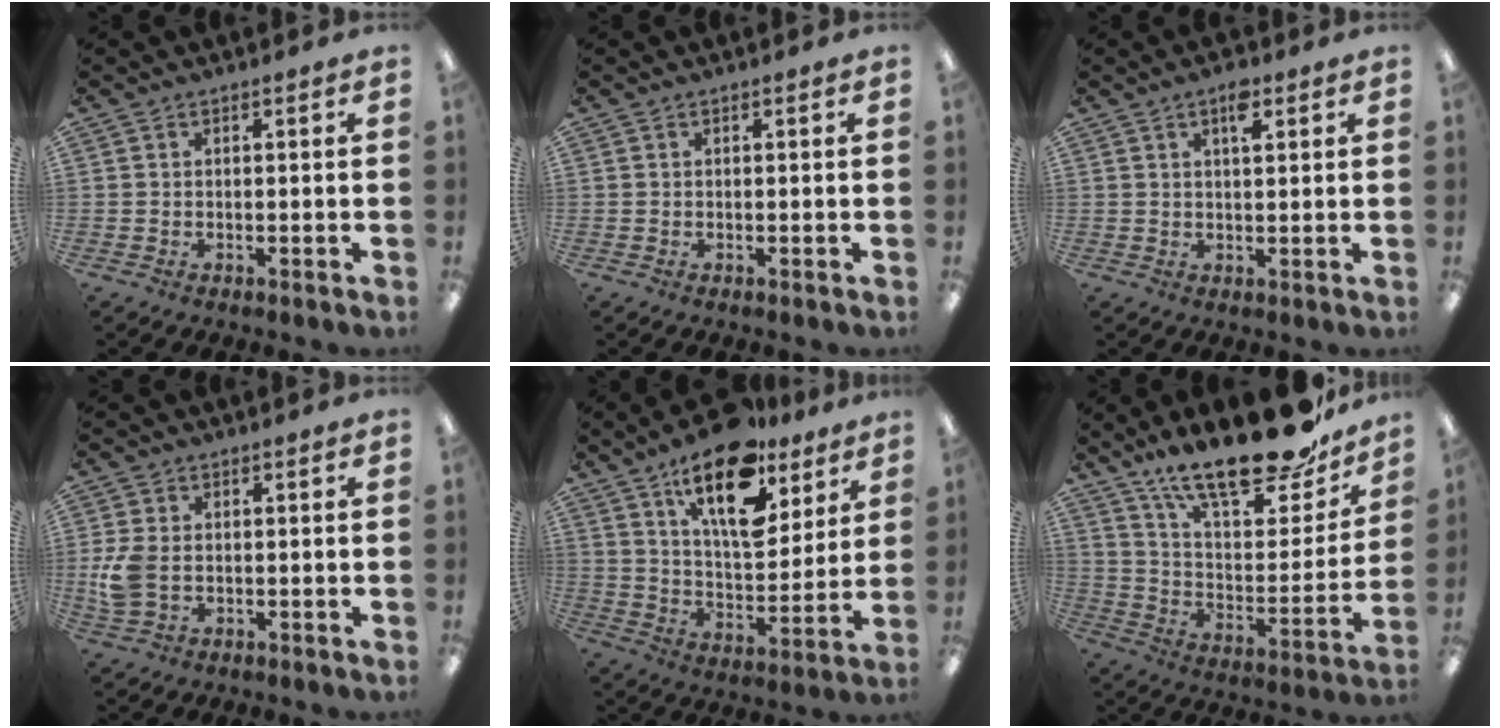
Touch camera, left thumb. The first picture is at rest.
{"total": 0.0}
{"total": 4.7, "force": [2.6, 1.8, 3.4], "torque": [-0.051, -0.004, 0.040]}
{"total": 6.1, "force": [-0.3, 4.3, 4.3], "torque": [-0.094, -0.001, -0.008]}
{"total": 19.9, "force": [12.3, 9.1, 12.7], "torque": [-0.197, -0.064, 0.208]}
{"total": 24.5, "force": [18.6, 8.1, 13.7], "torque": [-0.209, -0.122, 0.316]}